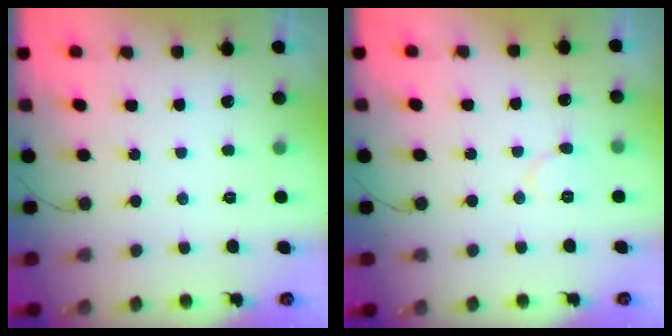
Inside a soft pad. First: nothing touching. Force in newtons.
{"total": 5.6, "press": 5.6, "slide": 0.6}